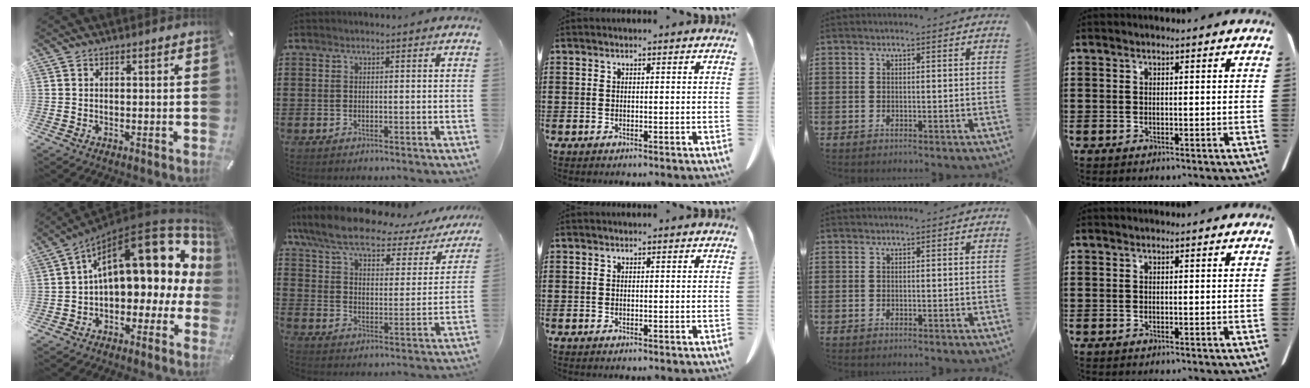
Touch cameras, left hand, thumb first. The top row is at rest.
{"thumb": {"total": 21.7, "force": [7.5, 10.7, 17.3], "torque": [-0.240, -0.044, 0.133]}, "index": {"total": 8.3, "force": [6.6, 1.6, 4.8], "torque": [-0.119, -0.040, 0.109]}}